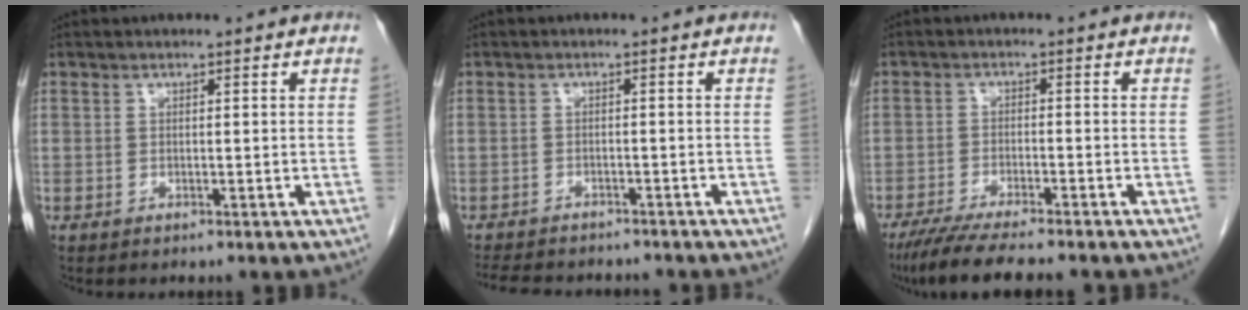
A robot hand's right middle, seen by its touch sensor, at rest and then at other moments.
{"total": 10.4, "force": [-9.2, 3.2, 3.7], "torque": [-0.076, -0.006, -0.123]}
{"total": 9.7, "force": [-8.0, 0.7, 5.4], "torque": [-0.084, -0.023, -0.127]}